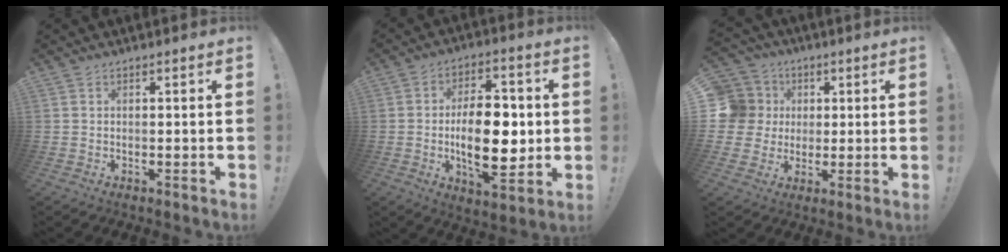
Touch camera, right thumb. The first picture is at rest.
{"total": 17.8, "force": [-1.1, 9.1, 15.3], "torque": [-0.254, 0.000, -0.020]}
{"total": 11.4, "force": [1.7, 10.7, 3.6], "torque": [-0.064, -0.001, 0.038]}